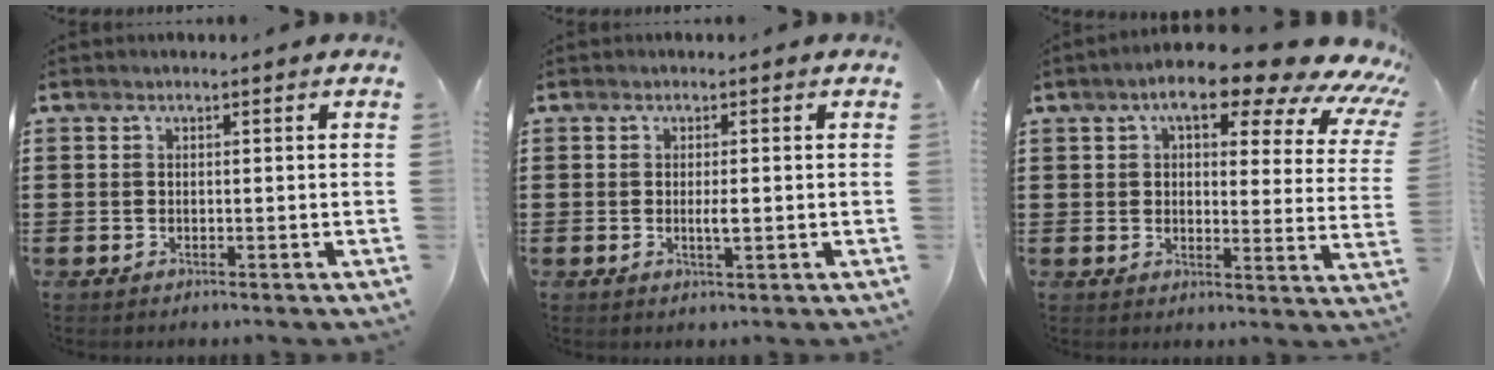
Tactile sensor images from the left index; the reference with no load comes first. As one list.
[{"total": 1.9, "force": [-0.1, 0.3, 1.8], "torque": [-0.035, -0.004, -0.002]}, {"total": 11.6, "force": [8.4, 3.1, 7.3], "torque": [-0.122, -0.044, 0.136]}]